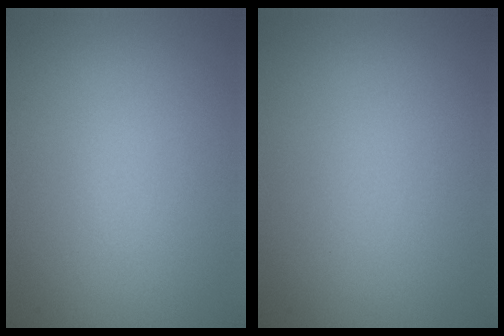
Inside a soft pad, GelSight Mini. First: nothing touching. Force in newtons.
{"total": 0.0}